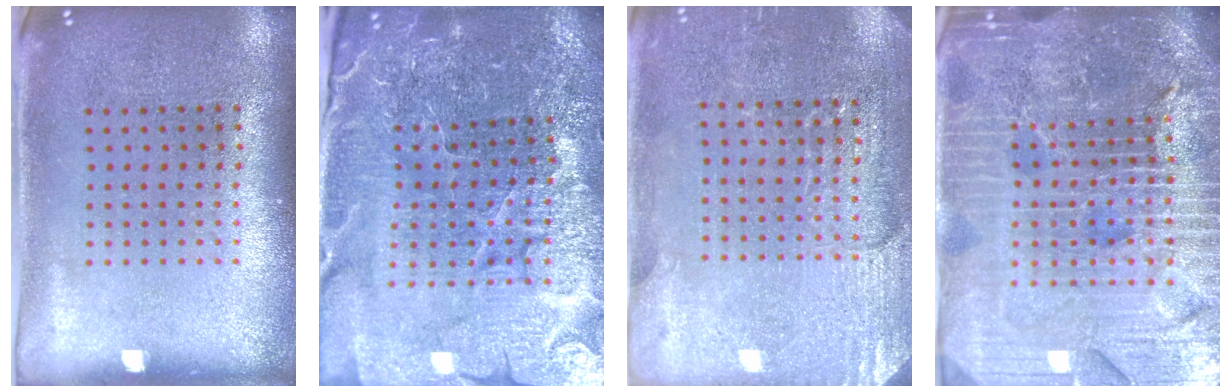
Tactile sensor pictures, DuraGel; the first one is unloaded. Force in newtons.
{"total": 4.9, "press": 4.7, "slide": 1.4}
{"total": 2.9, "press": 2.9, "slide": 0.4}
{"total": 6.3, "press": 5.6, "slide": 2.9}